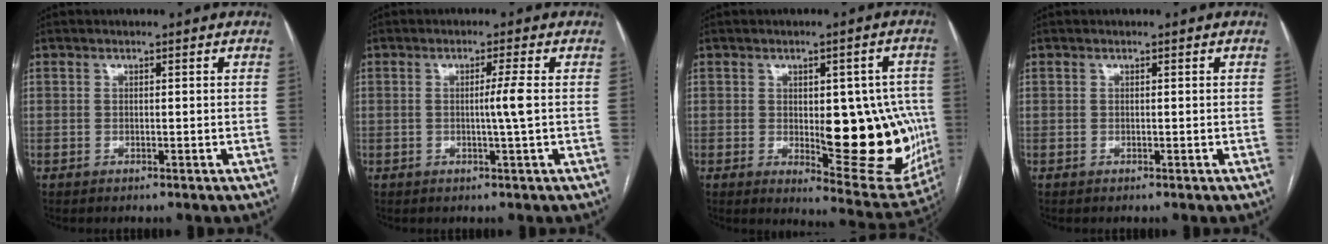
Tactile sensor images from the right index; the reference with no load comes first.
{"total": 3.1, "force": [-0.1, -0.9, 3.0], "torque": [-0.051, -0.004, -0.003]}
{"total": 16.8, "force": [-1.4, 6.3, 15.5], "torque": [-0.166, 0.004, 0.001]}
{"total": 0.0}